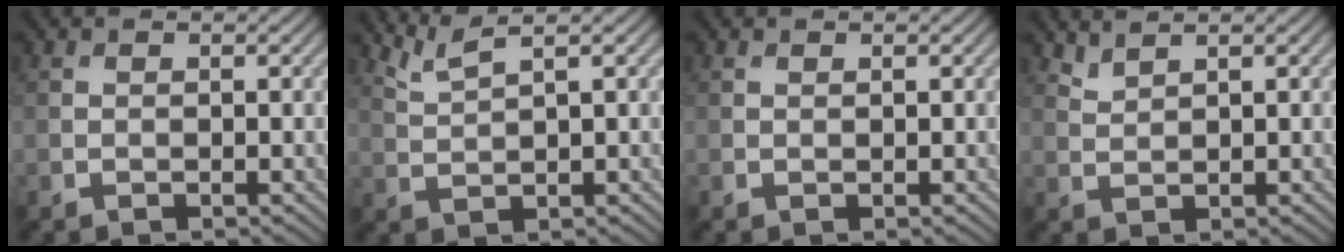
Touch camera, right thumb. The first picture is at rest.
{"total": 3.0, "force": [2.2, 0.4, 2.1], "torque": [-0.045, 0.009, 0.054]}
{"total": 0.0}
{"total": 1.7, "force": [1.6, 0.1, 0.5], "torque": [-0.017, 0.004, 0.040]}